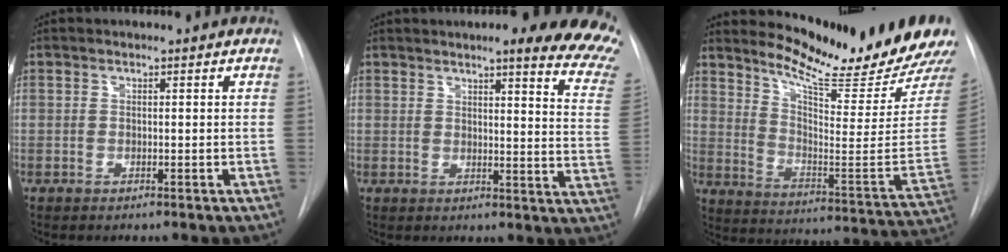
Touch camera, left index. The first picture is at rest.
{"total": 16.8, "force": [14.2, 1.6, 8.8], "torque": [-0.086, -0.057, 0.138]}
{"total": 18.2, "force": [16.8, -1.0, 7.0], "torque": [-0.121, -0.115, 0.238]}